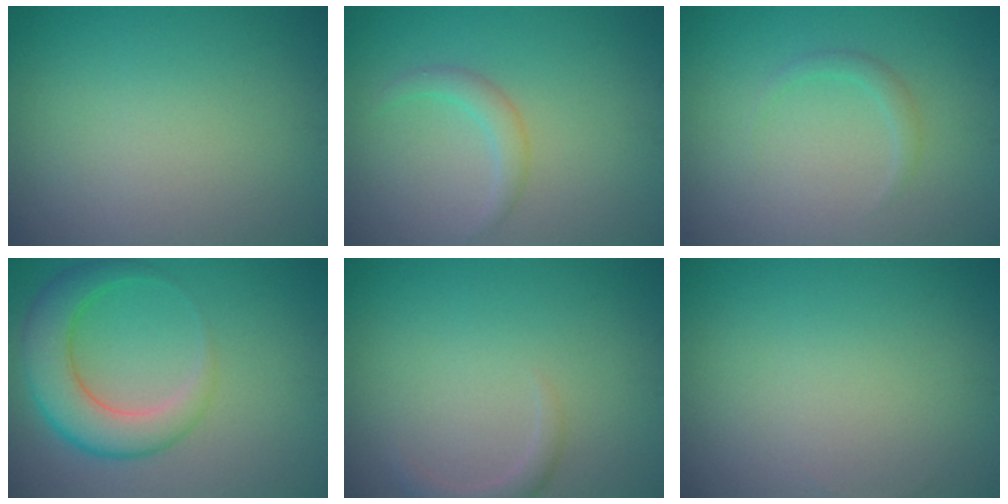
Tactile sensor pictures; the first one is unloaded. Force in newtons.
{"total": 1.7, "press": 1.7, "slide": 0.1}
{"total": 1.1, "press": 1.1, "slide": 0.1}
{"total": 5.7, "press": 5.7, "slide": 0.2}
{"total": 1.4, "press": 1.4, "slide": 0.1}
{"total": 0.0}